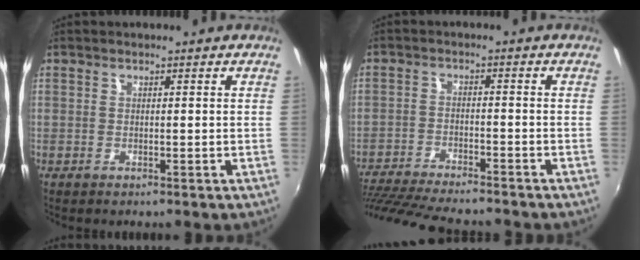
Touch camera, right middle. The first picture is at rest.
{"total": 16.1, "force": [-14.3, 2.1, 7.2], "torque": [-0.156, -0.027, -0.234]}